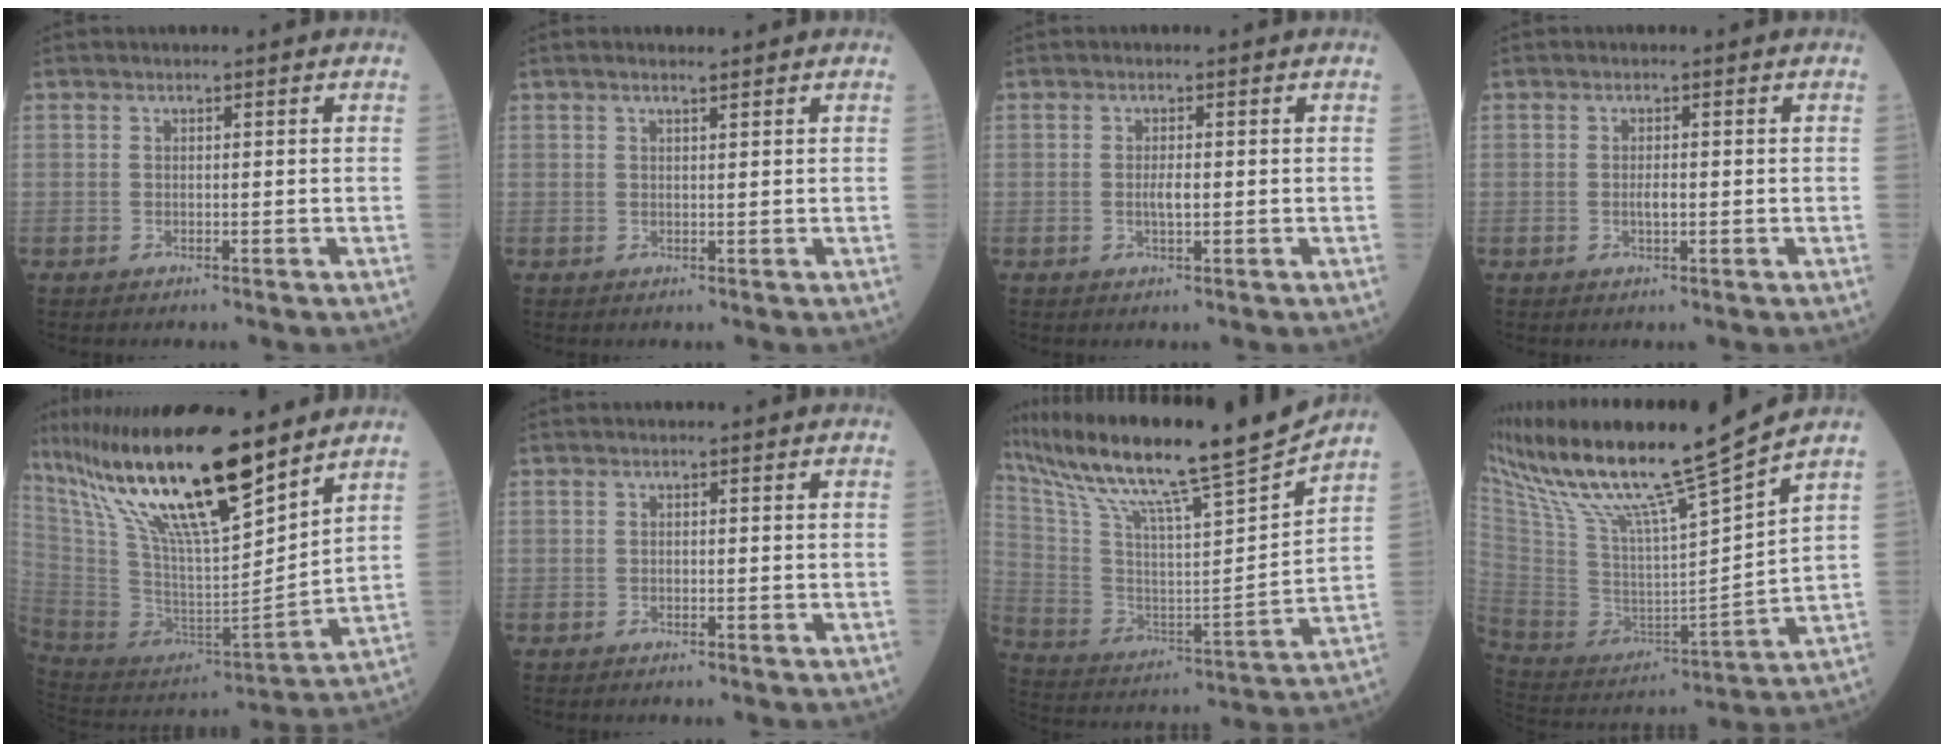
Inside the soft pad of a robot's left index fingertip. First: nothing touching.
{"total": 1.8, "force": [1.4, 0.2, 1.1], "torque": [-0.021, 0.012, 0.023]}
{"total": 1.8, "force": [-0.2, 0.4, 1.7], "torque": [-0.036, -0.001, -0.003]}
{"total": 1.4, "force": [-0.2, 0.4, 1.3], "torque": [-0.028, -0.002, -0.004]}
{"total": 24.1, "force": [17.0, 4.1, 16.5], "torque": [-0.317, -0.001, 0.312]}
{"total": 0.0}
{"total": 21.8, "force": [18.5, -0.8, 11.5], "torque": [-0.222, -0.022, 0.311]}
{"total": 22.0, "force": [17.3, -0.8, 13.5], "torque": [-0.248, -0.020, 0.312]}